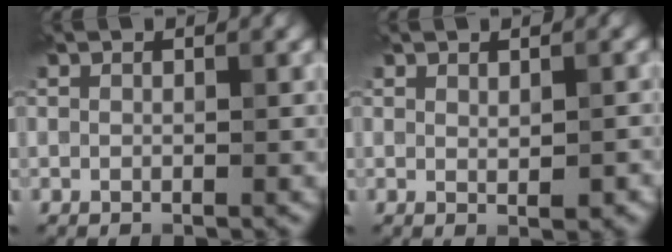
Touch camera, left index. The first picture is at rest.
{"total": 1.3, "force": [0.3, 0.4, 1.2], "torque": [-0.025, -0.001, 0.012]}